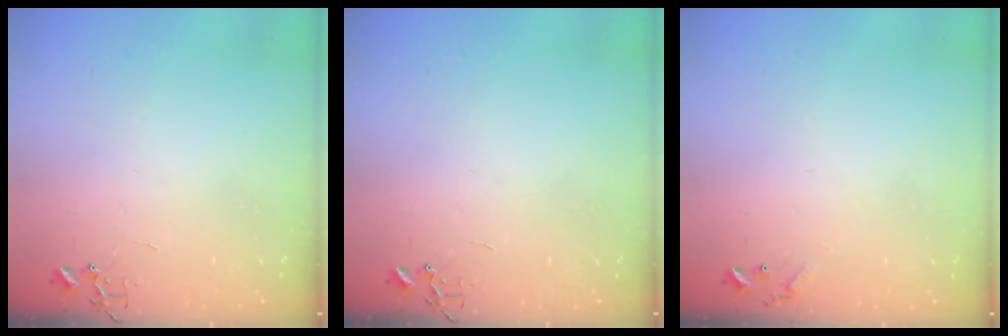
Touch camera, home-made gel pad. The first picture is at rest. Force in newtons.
{"total": 0.0}
{"total": 6.6, "press": 6.6, "slide": 0.5}